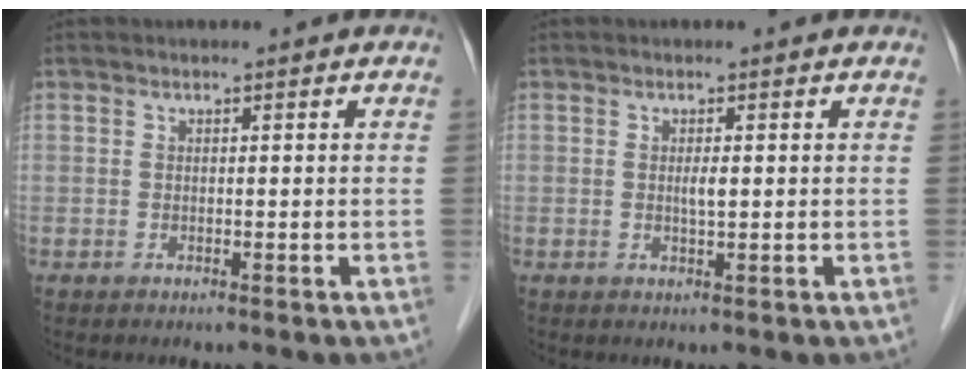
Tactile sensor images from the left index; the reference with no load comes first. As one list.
[{"total": 1.3, "force": [0.2, 0.2, 1.3], "torque": [-0.025, 0.000, 0.003]}]